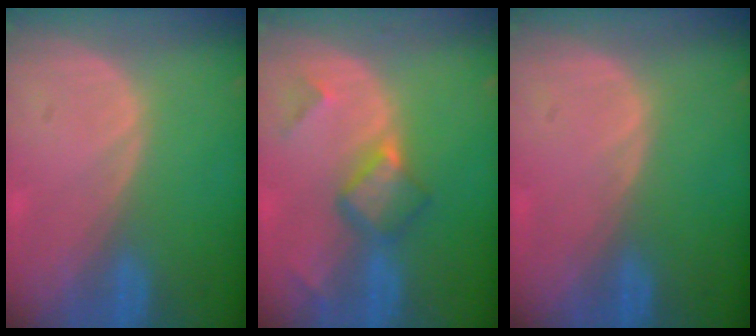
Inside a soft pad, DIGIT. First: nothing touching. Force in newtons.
{"total": 5.6, "press": 4.9, "slide": 2.7}
{"total": 0.5, "press": 0.0, "slide": 0.5}